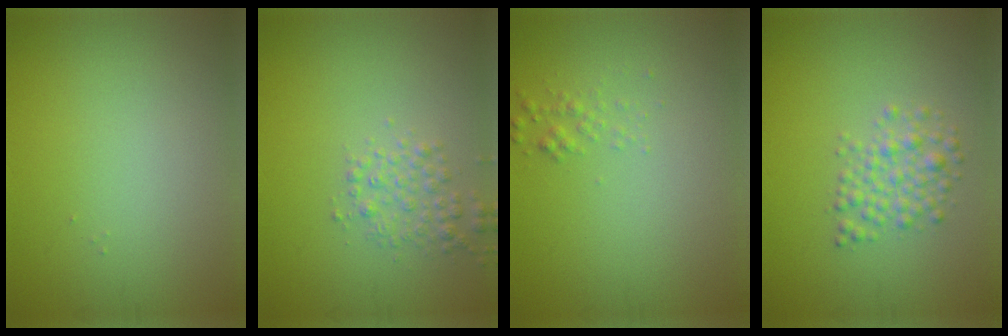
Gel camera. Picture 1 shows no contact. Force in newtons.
{"total": 2.0, "press": 2.0, "slide": 0.1}
{"total": 1.0, "press": 1.0, "slide": 0.0}
{"total": 2.7, "press": 2.7, "slide": 0.1}